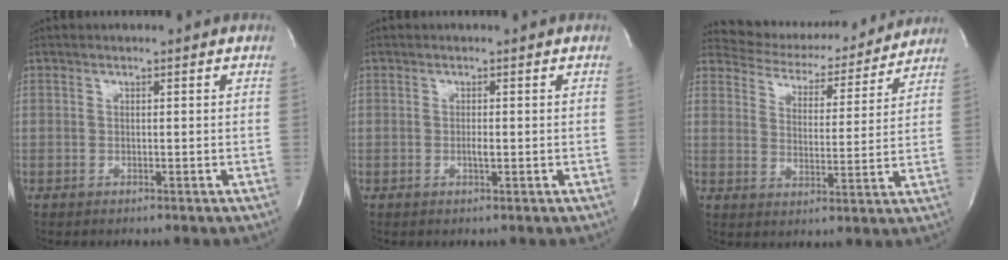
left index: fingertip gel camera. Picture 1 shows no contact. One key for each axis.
{"total": 0.9, "fx": -0.1, "fy": 0.1, "fz": 0.9, "tx": -0.016, "ty": -0.001, "tz": -0.001}
{"total": 15.2, "fx": 14.5, "fy": 3.8, "fz": 2.5, "tx": -0.025, "ty": -0.001, "tz": 0.190}